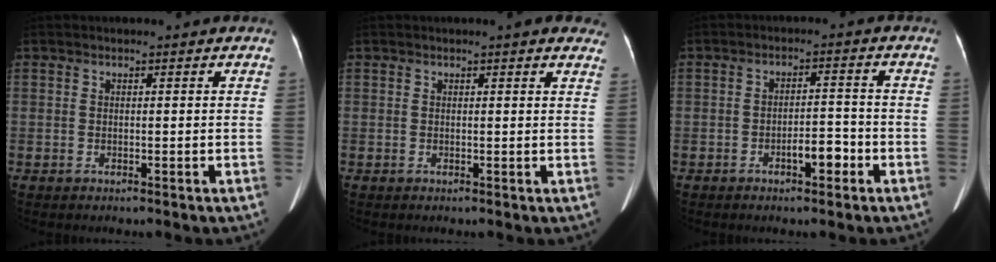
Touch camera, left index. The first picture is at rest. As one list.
[{"total": 5.3, "force": [4.4, 1.0, 2.8], "torque": [-0.020, 0.005, 0.036]}, {"total": 3.7, "force": [-2.1, 1.3, 2.8], "torque": [-0.040, 0.006, -0.033]}]